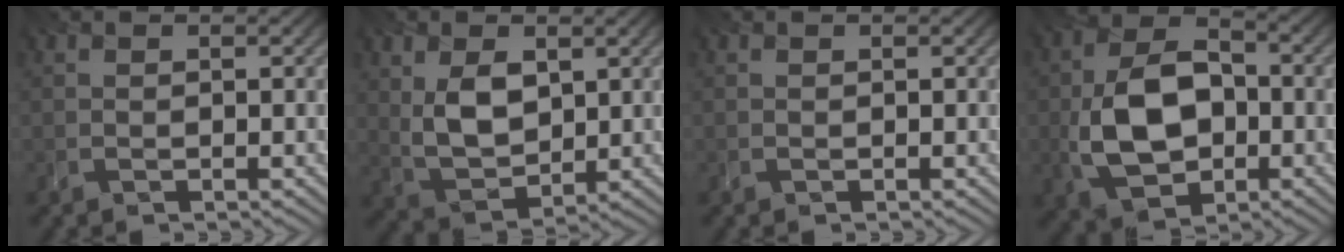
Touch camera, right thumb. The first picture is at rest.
{"total": 6.4, "force": [1.8, 4.0, 4.7], "torque": [-0.106, -0.005, 0.042]}
{"total": 0.0}
{"total": 10.6, "force": [-1.8, 7.0, 7.7], "torque": [-0.166, -0.003, -0.036]}